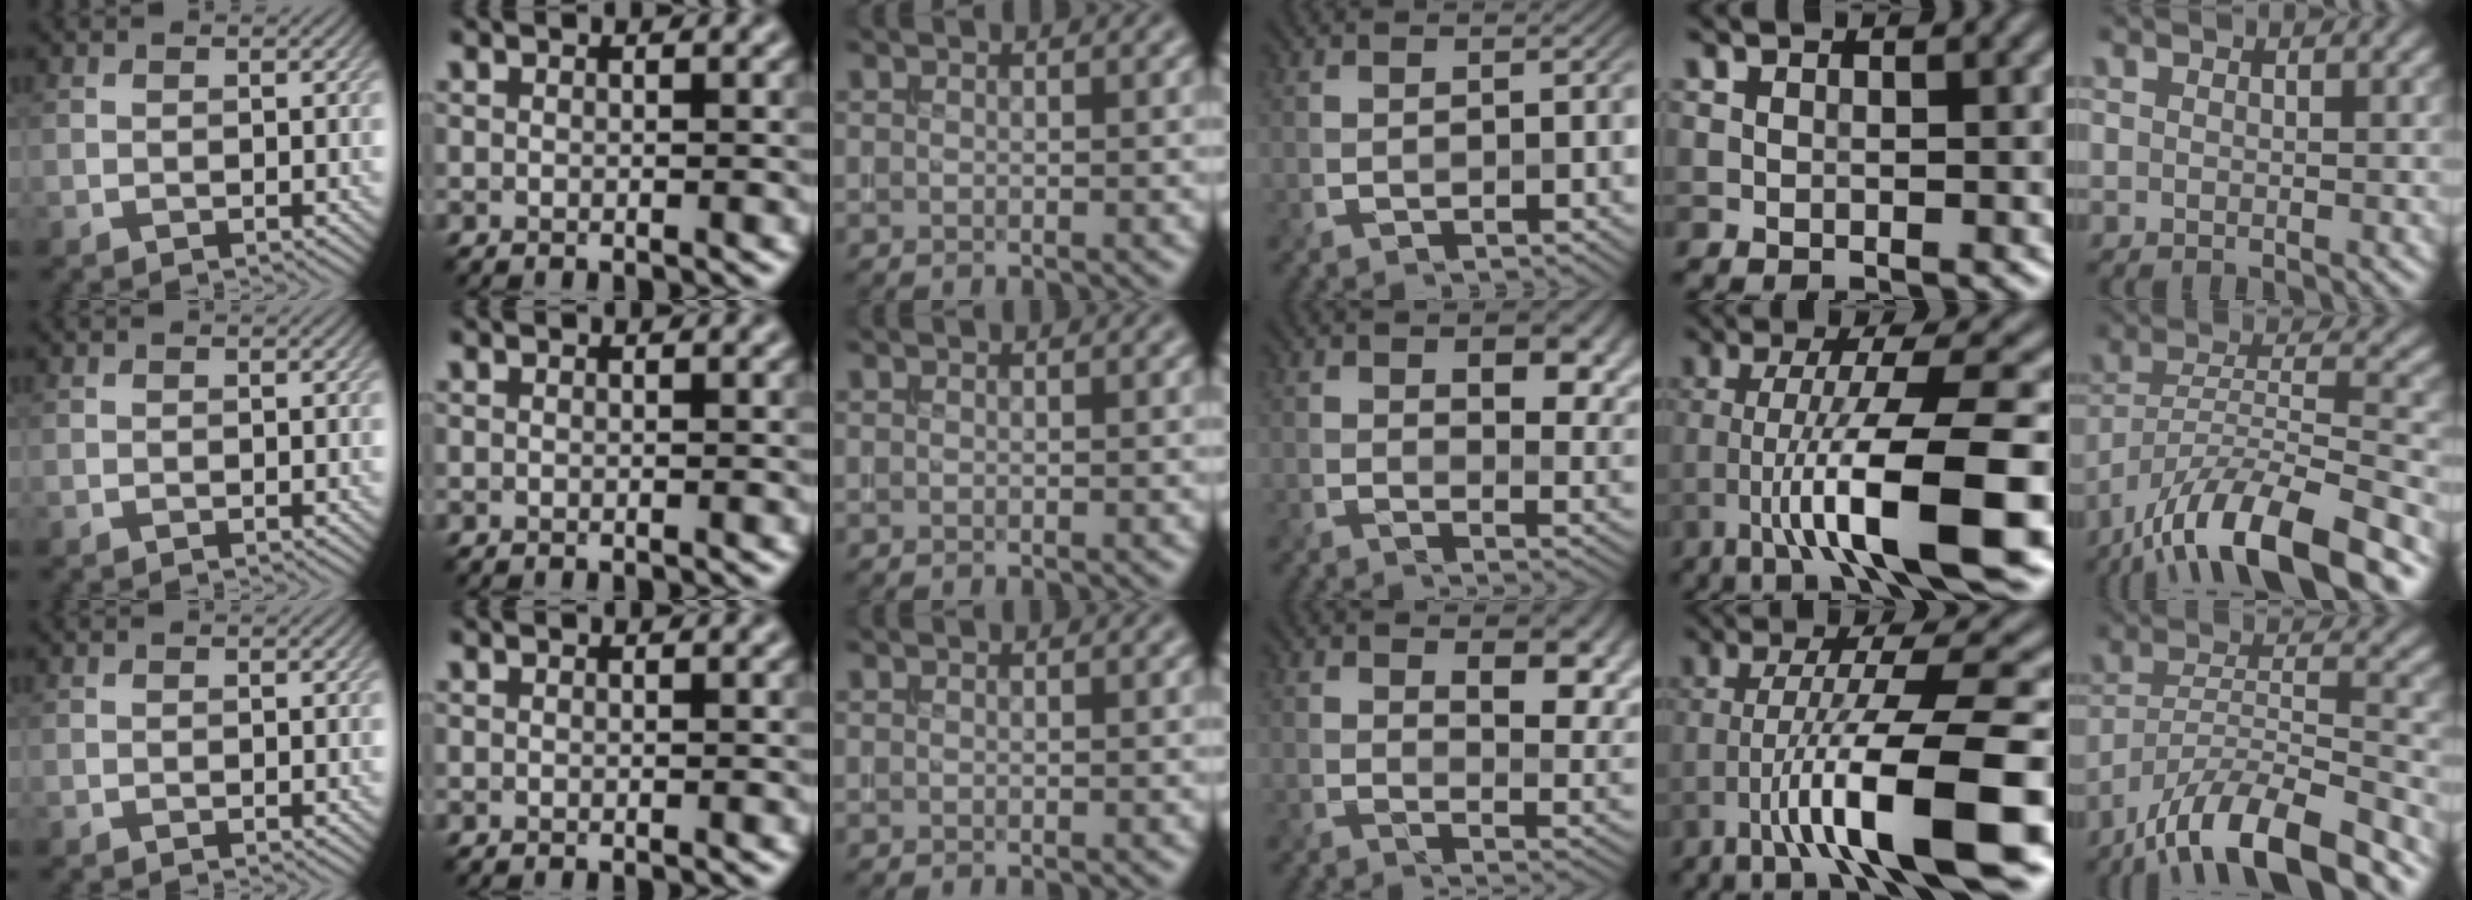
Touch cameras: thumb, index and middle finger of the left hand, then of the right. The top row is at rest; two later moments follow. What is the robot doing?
{"motion": "extract", "object": "bucket"}